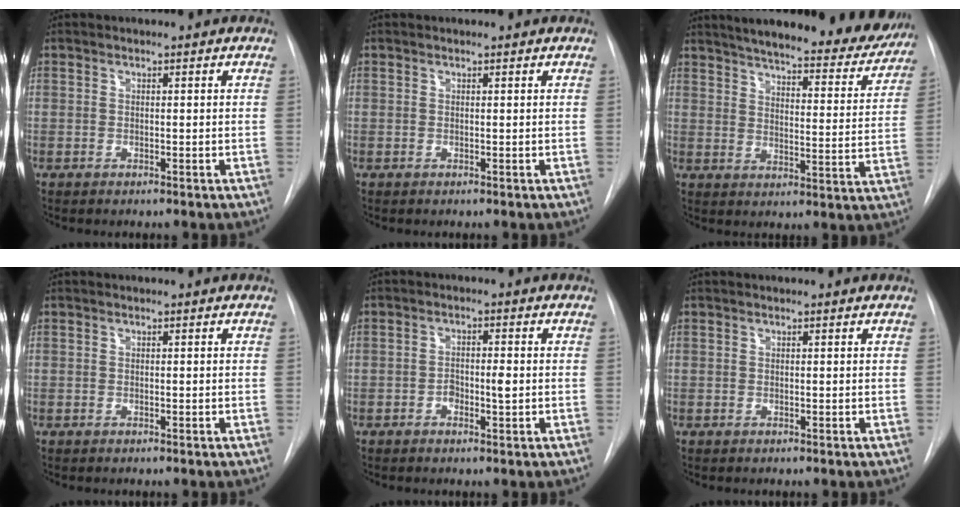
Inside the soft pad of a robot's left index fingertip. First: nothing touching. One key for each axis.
{"total": 0.6, "fx": 0.6, "fy": 0.0, "fz": 0.0, "tx": -0.006, "ty": 0.005, "tz": 0.005}
{"total": 26.2, "fx": 23.1, "fy": 5.4, "fz": 11.2, "tx": -0.174, "ty": -0.054, "tz": 0.278}
{"total": 0.0}
{"total": 2.6, "fx": -1.0, "fy": 0.8, "fz": 2.3, "tx": -0.038, "ty": -0.002, "tz": -0.016}
{"total": 0.6, "fx": 0.6, "fy": 0.0, "fz": 0.1, "tx": -0.009, "ty": 0.005, "tz": 0.004}